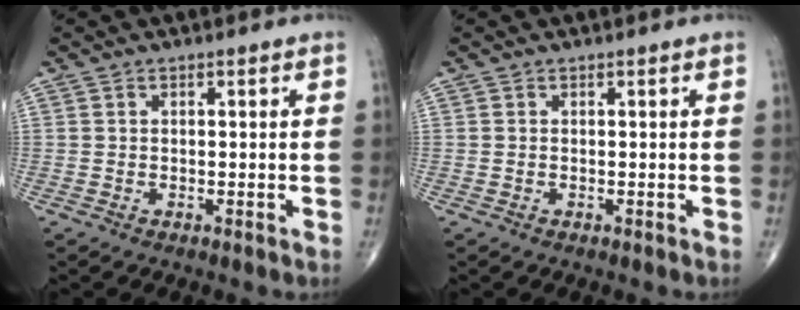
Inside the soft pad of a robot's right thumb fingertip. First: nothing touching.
{"total": 0.0}